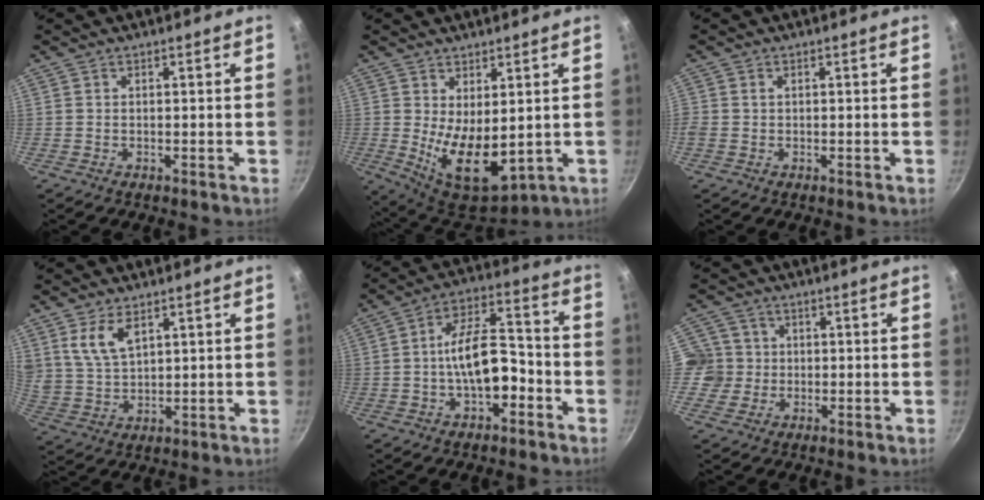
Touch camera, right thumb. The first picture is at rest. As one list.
[{"total": 11.8, "force": [0.6, 6.1, 10.1], "torque": [-0.139, -0.033, 0.033]}, {"total": 1.0, "force": [0.1, 0.8, 0.5], "torque": [-0.009, 0.003, 0.000]}, {"total": 7.4, "force": [3.8, 3.9, 5.0], "torque": [-0.088, -0.022, 0.085]}, {"total": 12.0, "force": [-3.5, 6.3, 9.6], "torque": [-0.129, 0.056, -0.060]}, {"total": 5.5, "force": [-0.1, 5.5, 0.8], "torque": [0.028, 0.006, -0.012]}]